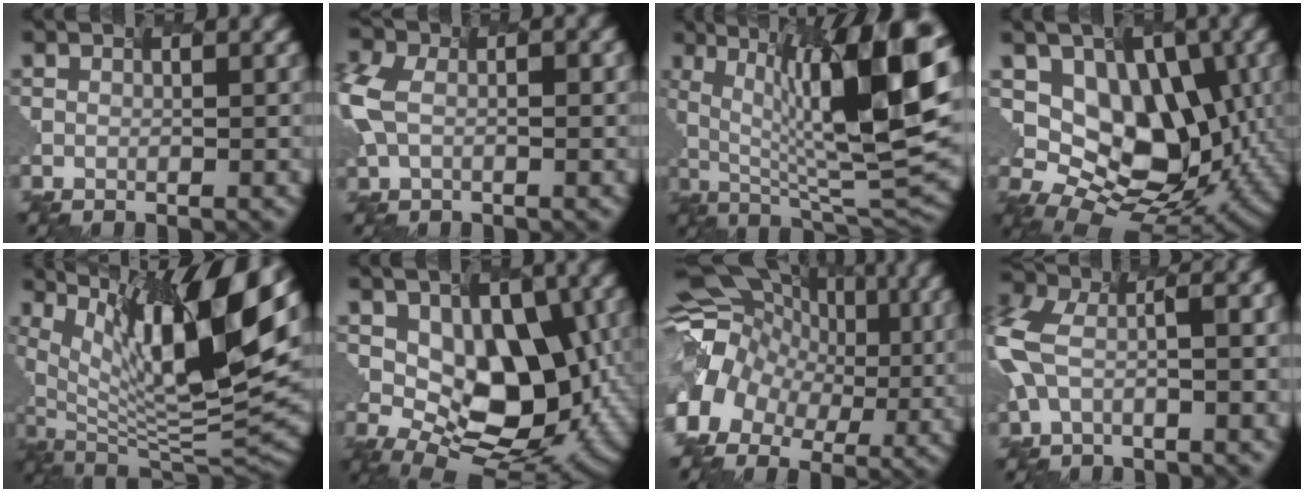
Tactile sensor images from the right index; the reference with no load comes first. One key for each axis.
{"total": 5.0, "fx": -0.6, "fy": 3.0, "fz": 3.9, "tx": -0.111, "ty": 0.007, "tz": -0.001}
{"total": 13.9, "fx": 2.5, "fy": 3.8, "fz": 13.1, "tx": -0.210, "ty": 0.001, "tz": 0.049}
{"total": 9.1, "fx": -0.4, "fy": 6.3, "fz": 6.6, "tx": -0.095, "ty": 0.000, "tz": -0.006}
{"total": 13.8, "fx": 5.9, "fy": 4.1, "fz": 11.8, "tx": -0.216, "ty": 0.005, "tz": 0.117}
{"total": 10.1, "fx": -0.3, "fy": 6.1, "fz": 8.1, "tx": -0.120, "ty": 0.000, "tz": 0.000}
{"total": 10.2, "fx": -1.3, "fy": 8.8, "fz": 5.0, "tx": -0.100, "ty": 0.004, "tz": -0.030}
{"total": 10.0, "fx": -2.6, "fy": 4.6, "fz": 8.4, "tx": -0.203, "ty": 0.007, "tz": -0.033}